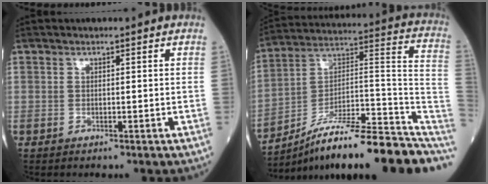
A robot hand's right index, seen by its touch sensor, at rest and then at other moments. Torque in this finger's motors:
{"motor_torque": [-0.39, -0.91, 0.20, 0.04]}